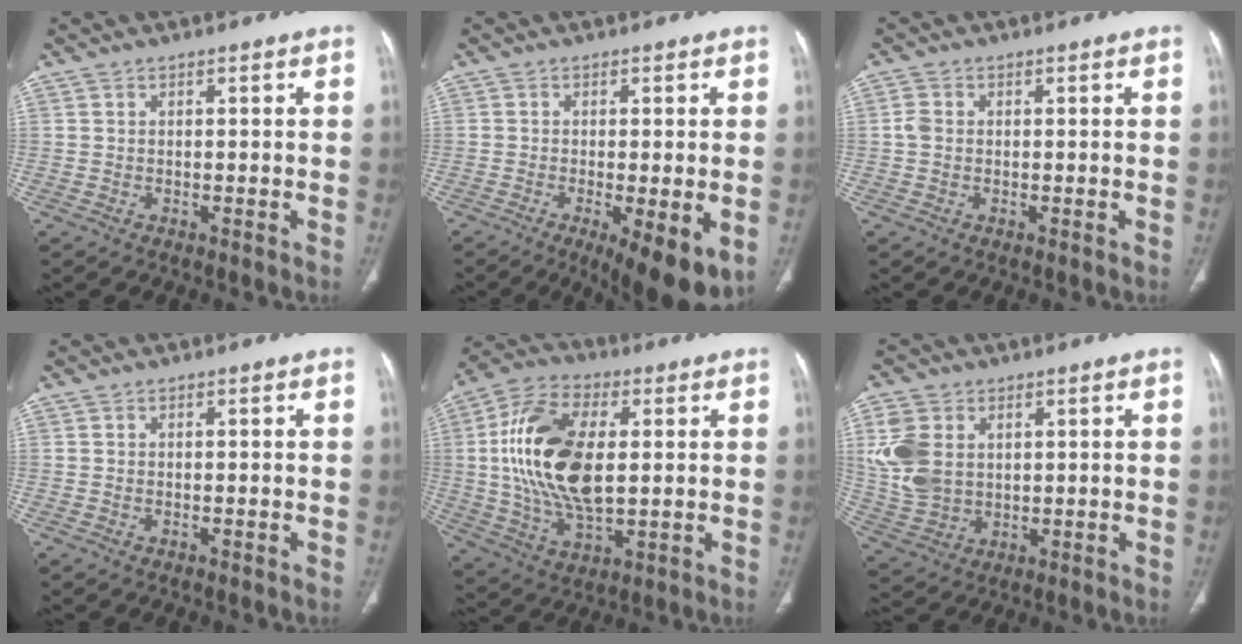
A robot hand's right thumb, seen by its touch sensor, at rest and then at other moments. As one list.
[{"total": 11.3, "force": [-4.3, 3.3, 10.0], "torque": [-0.141, -0.018, -0.059]}, {"total": 1.8, "force": [-0.1, 1.4, 1.1], "torque": [-0.024, 0.003, -0.005]}, {"total": 0.0}, {"total": 20.0, "force": [2.2, 10.5, 16.9], "torque": [-0.329, 0.000, 0.041]}, {"total": 11.0, "force": [2.7, 8.1, 7.1], "torque": [-0.145, -0.007, 0.062]}]